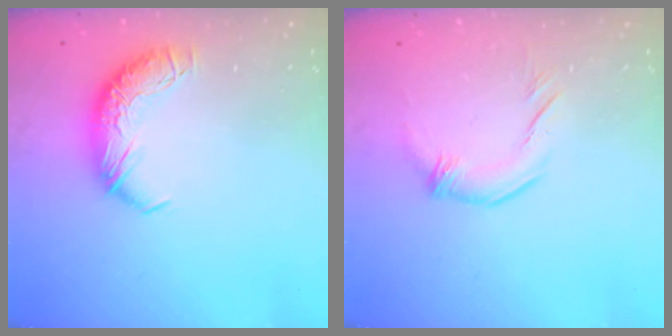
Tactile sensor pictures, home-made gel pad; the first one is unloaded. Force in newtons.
{"total": 1.5, "press": 1.2, "slide": 0.8}